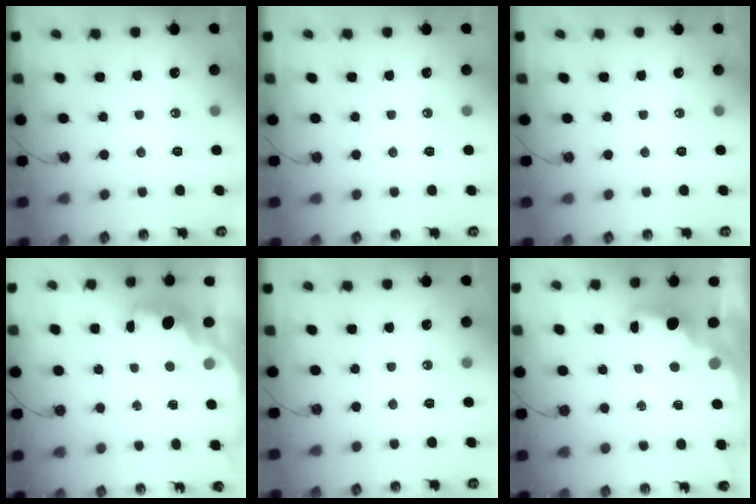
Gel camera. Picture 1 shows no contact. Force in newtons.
{"total": 0.0}
{"total": 0.0}
{"total": 2.1, "press": 2.0, "slide": 0.7}
{"total": 0.0}
{"total": 2.2, "press": 2.1, "slide": 0.8}